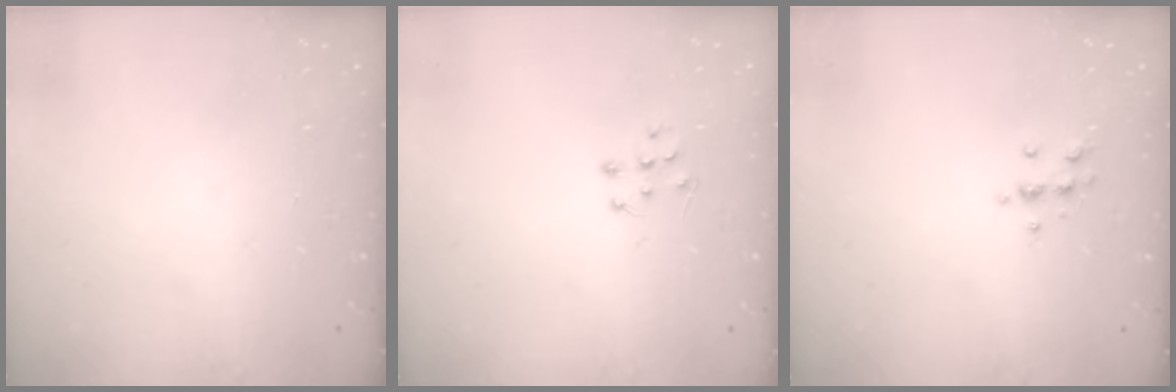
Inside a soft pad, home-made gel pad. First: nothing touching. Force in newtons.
{"total": 6.1, "press": 6.1, "slide": 0.4}
{"total": 6.2, "press": 6.2, "slide": 0.9}